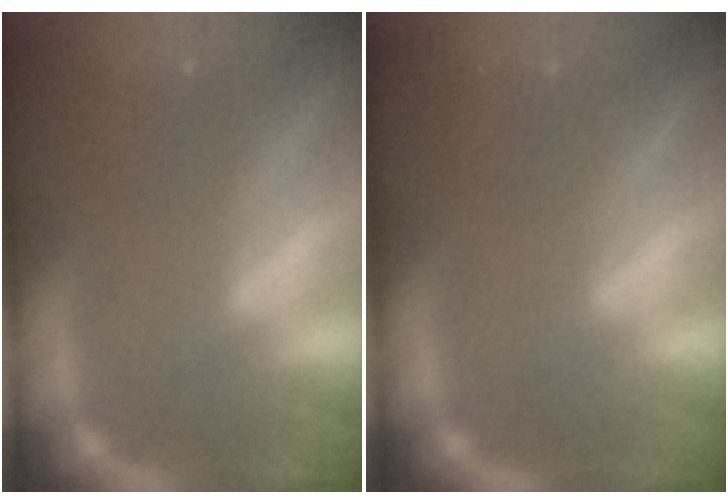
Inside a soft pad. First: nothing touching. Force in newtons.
{"total": 0.0}